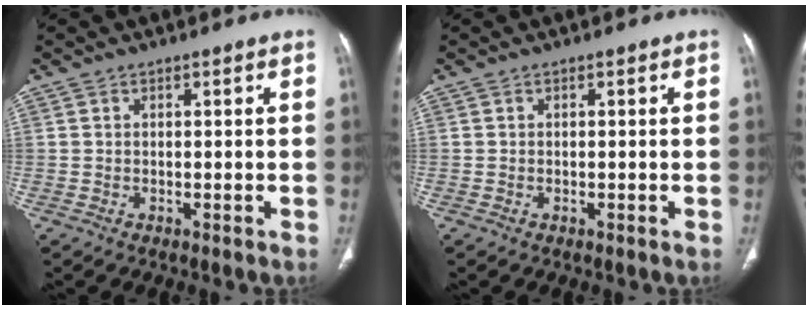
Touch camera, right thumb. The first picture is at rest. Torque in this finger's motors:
{"motor_torque": [0.16, 0.02, 0.03, -0.44, 0.02]}